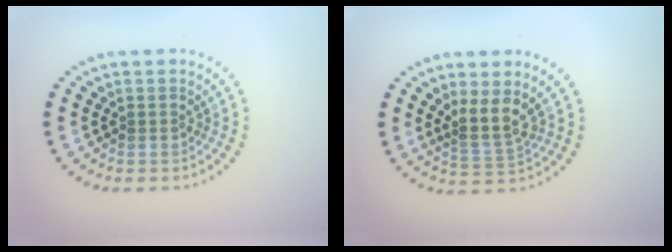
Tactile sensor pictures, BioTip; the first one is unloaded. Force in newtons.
{"total": 2.7, "press": 2.0, "slide": 1.8}